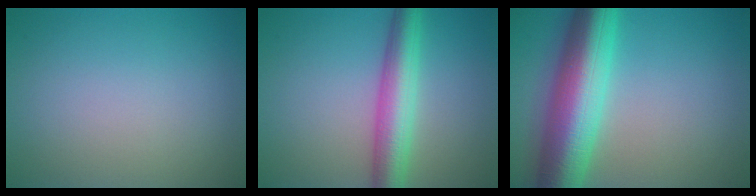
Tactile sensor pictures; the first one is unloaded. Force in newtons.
{"total": 5.6, "press": 5.6, "slide": 0.3}
{"total": 10.9, "press": 10.9, "slide": 0.1}